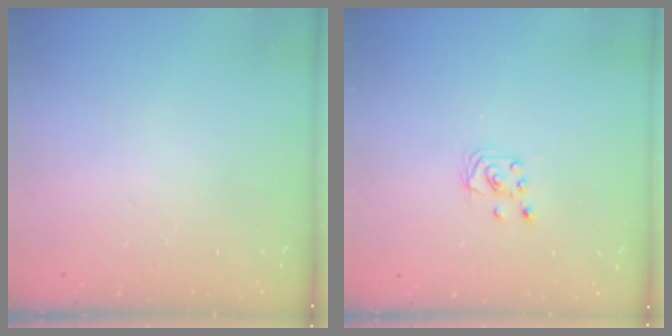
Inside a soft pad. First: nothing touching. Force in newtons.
{"total": 2.3, "press": 2.2, "slide": 0.3}